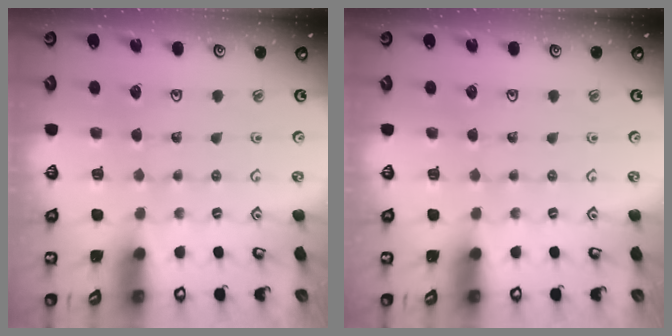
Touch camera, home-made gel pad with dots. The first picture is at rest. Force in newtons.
{"total": 0.0}